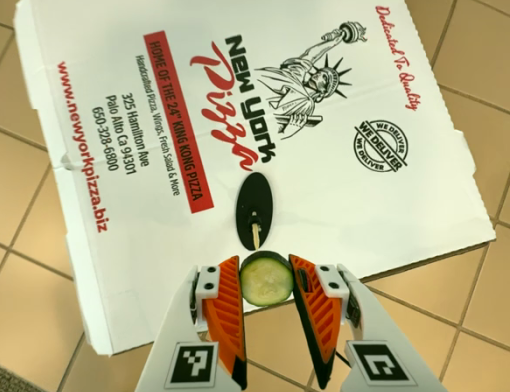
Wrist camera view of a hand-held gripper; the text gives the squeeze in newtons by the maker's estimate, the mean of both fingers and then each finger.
{"total": 7.3, "left": 7.3, "right": 7.3}